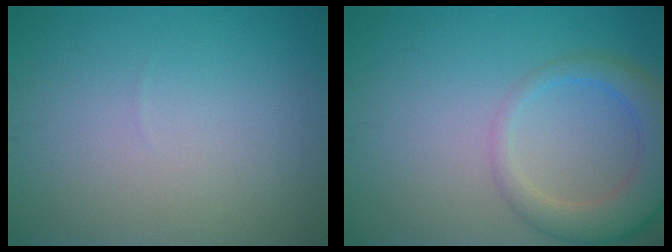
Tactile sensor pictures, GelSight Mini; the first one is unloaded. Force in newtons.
{"total": 4.8, "press": 4.8, "slide": 0.3}